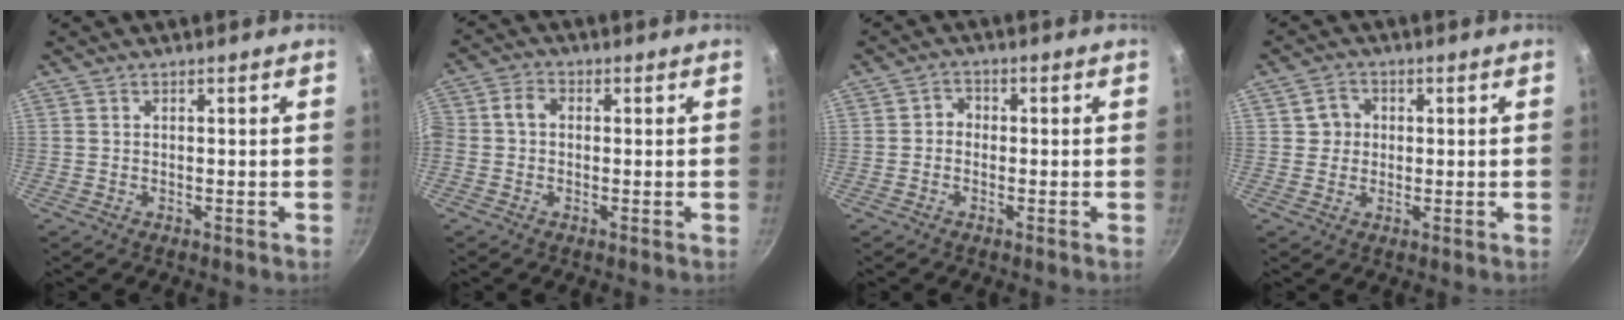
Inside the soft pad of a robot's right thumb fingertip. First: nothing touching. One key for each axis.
{"total": 4.0, "fx": -0.1, "fy": 3.2, "fz": 2.5, "tx": -0.051, "ty": 0.018, "tz": -0.017}
{"total": 2.1, "fx": -0.6, "fy": 1.8, "fz": 0.9, "tx": -0.005, "ty": 0.011, "tz": -0.017}
{"total": 3.7, "fx": 0.5, "fy": 3.5, "fz": 1.2, "tx": 0.004, "ty": 0.005, "tz": 0.003}